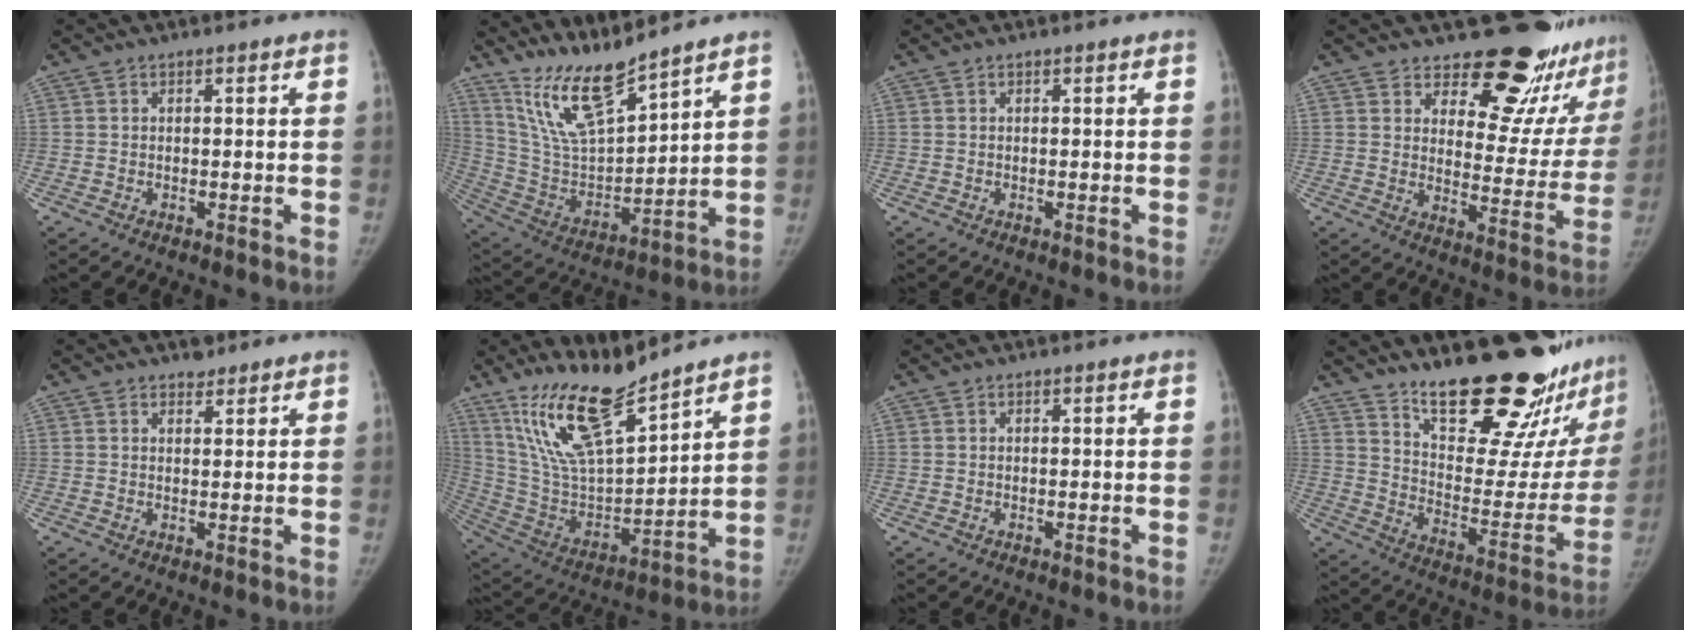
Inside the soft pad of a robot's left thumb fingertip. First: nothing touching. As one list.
[{"total": 13.8, "force": [11.5, 2.4, 7.2], "torque": [-0.120, -0.076, 0.237]}, {"total": 0.0}, {"total": 20.6, "force": [17.4, 7.6, 7.8], "torque": [-0.051, -0.145, 0.216]}, {"total": 2.0, "force": [1.7, 1.0, 0.3], "torque": [0.006, -0.012, 0.023]}, {"total": 18.2, "force": [14.1, 4.4, 10.6], "torque": [-0.168, -0.083, 0.281]}, {"total": 0.0}, {"total": 26.7, "force": [21.2, 7.3, 14.4], "torque": [-0.172, -0.152, 0.304]}]